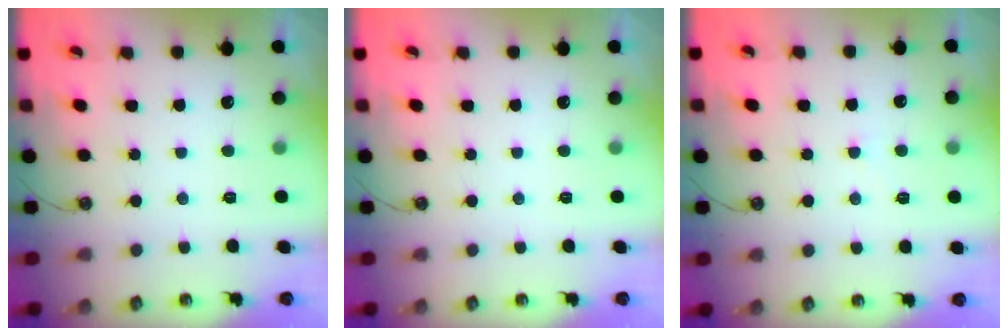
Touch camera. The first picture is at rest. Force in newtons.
{"total": 0.0}
{"total": 1.4, "press": 1.3, "slide": 0.4}